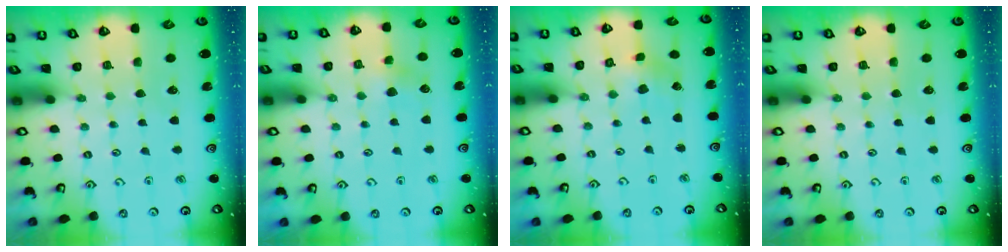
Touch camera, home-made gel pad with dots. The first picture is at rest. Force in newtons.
{"total": 3.1, "press": 3.1, "slide": 0.6}
{"total": 0.9, "press": 0.9, "slide": 0.2}
{"total": 0.0}